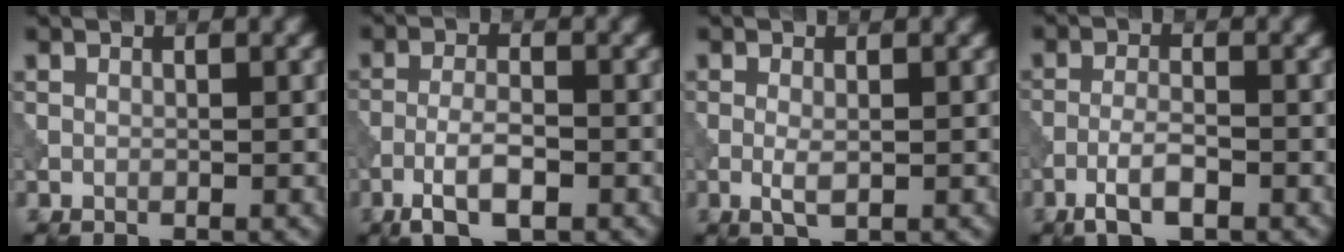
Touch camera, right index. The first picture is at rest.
{"total": 4.2, "force": [-2.1, 1.4, 3.3], "torque": [-0.065, 0.000, -0.044]}
{"total": 1.6, "force": [-0.3, 0.6, 1.5], "torque": [-0.031, -0.003, -0.006]}
{"total": 3.2, "force": [-1.8, 1.0, 2.5], "torque": [-0.053, 0.002, -0.040]}